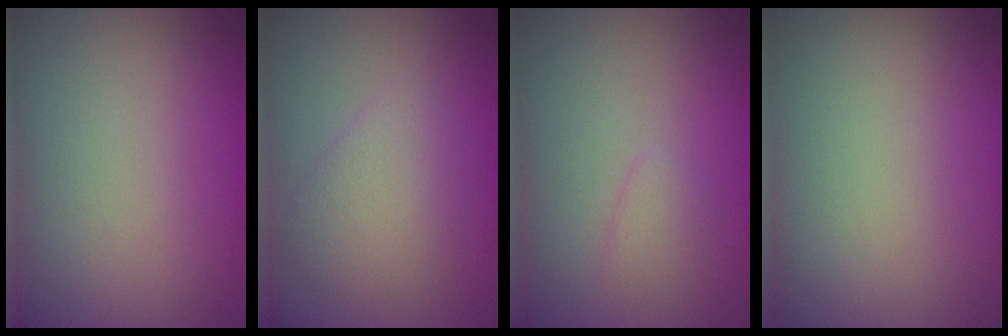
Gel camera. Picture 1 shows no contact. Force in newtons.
{"total": 3.1, "press": 3.1, "slide": 0.1}
{"total": 1.0, "press": 1.0, "slide": 0.0}
{"total": 0.0}